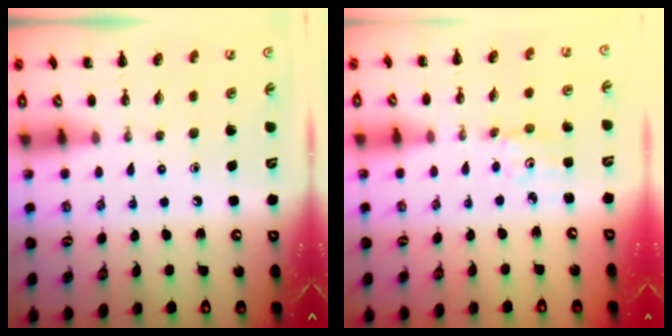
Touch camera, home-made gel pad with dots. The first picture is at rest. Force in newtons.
{"total": 1.5, "press": 1.5, "slide": 0.3}